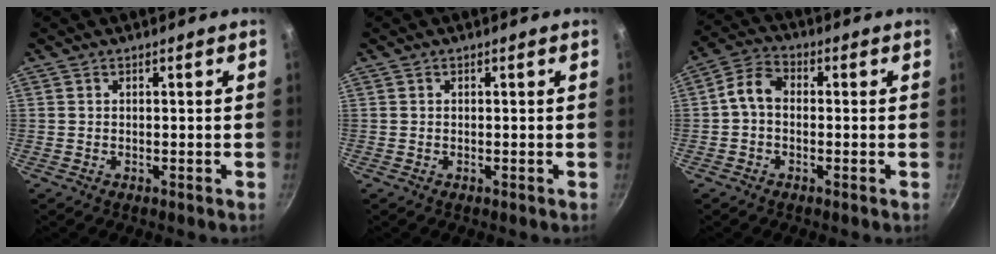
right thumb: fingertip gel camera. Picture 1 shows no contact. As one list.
[{"total": 0.0}, {"total": 5.6, "force": [-0.4, 4.0, 3.9], "torque": [-0.071, 0.024, -0.023]}]